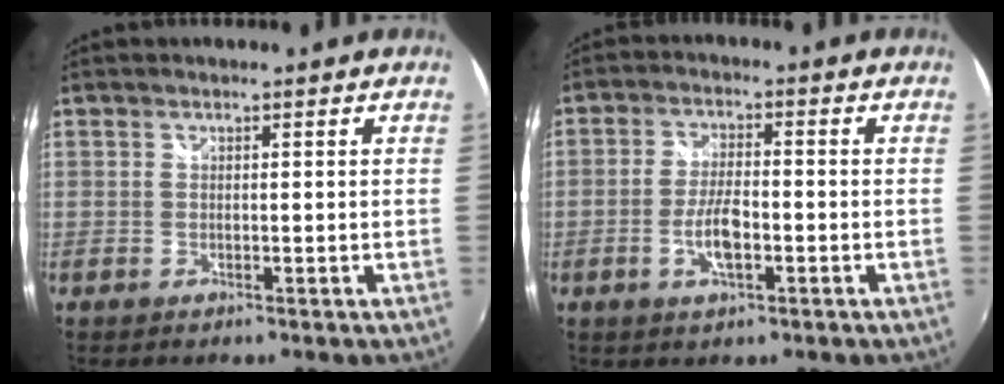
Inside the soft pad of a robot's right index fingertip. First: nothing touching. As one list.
[{"total": 5.9, "force": [-2.1, 1.9, 5.2], "torque": [-0.107, -0.001, -0.039]}]